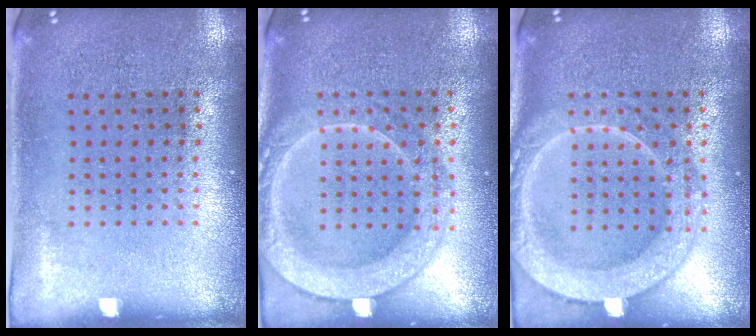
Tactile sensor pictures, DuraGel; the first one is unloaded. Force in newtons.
{"total": 2.0, "press": 2.0, "slide": 0.3}
{"total": 4.2, "press": 4.2, "slide": 0.5}